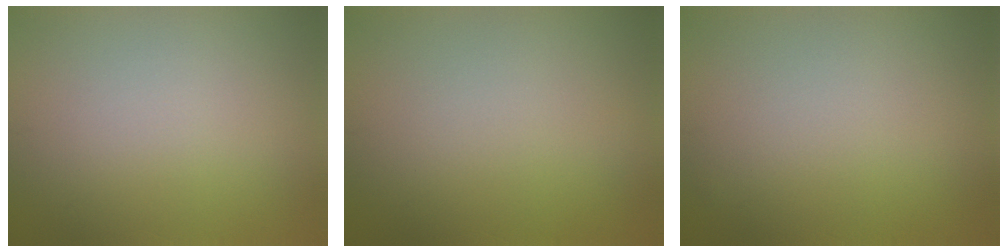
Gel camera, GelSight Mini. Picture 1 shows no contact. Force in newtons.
{"total": 0.0}
{"total": 0.0}